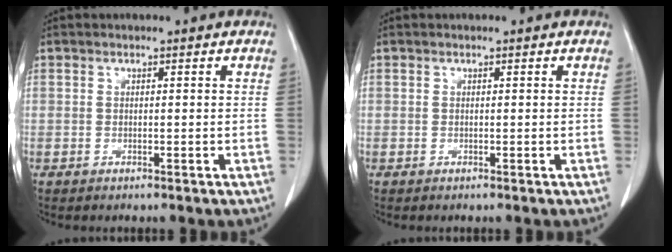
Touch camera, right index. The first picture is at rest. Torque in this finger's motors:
{"motor_torque": [0.03, -0.03, 0.00, 0.01]}